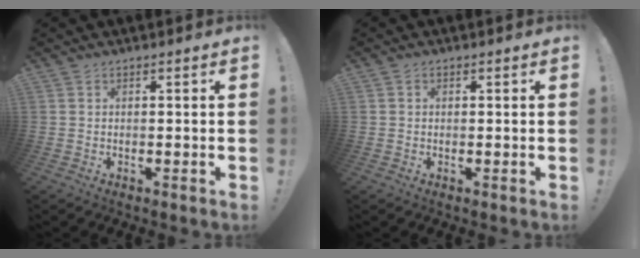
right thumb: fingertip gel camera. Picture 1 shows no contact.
{"total": 0.7, "force": [0.1, 0.7, 0.1], "torque": [-0.001, 0.002, 0.002]}